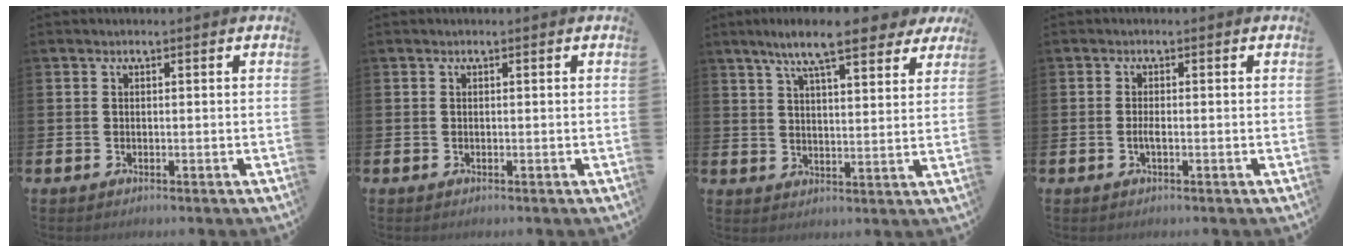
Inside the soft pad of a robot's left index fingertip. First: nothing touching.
{"total": 0.0}
{"total": 9.7, "force": [8.1, 1.8, 4.9], "torque": [-0.101, -0.028, 0.143]}
{"total": 1.1, "force": [-0.4, 0.3, 1.0], "torque": [-0.025, 0.002, -0.005]}